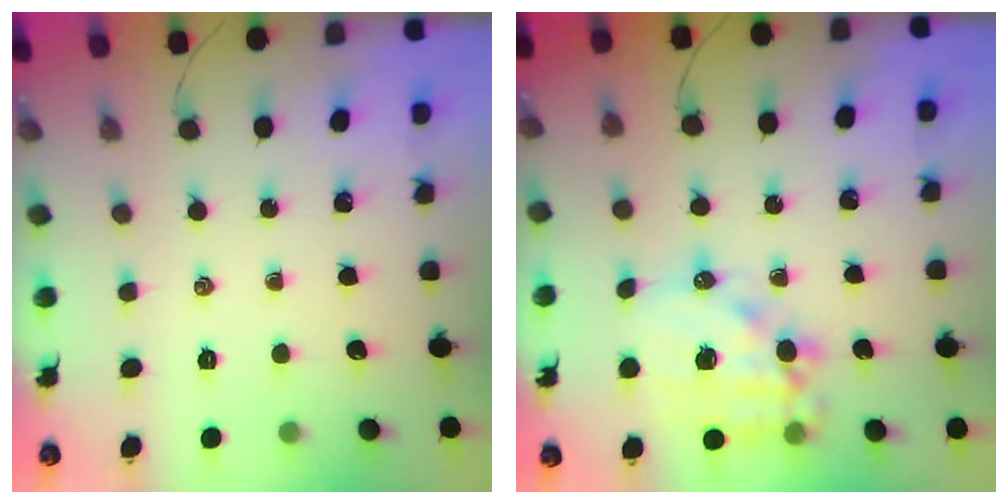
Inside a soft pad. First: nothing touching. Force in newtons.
{"total": 15.1, "press": 14.8, "slide": 3.1}